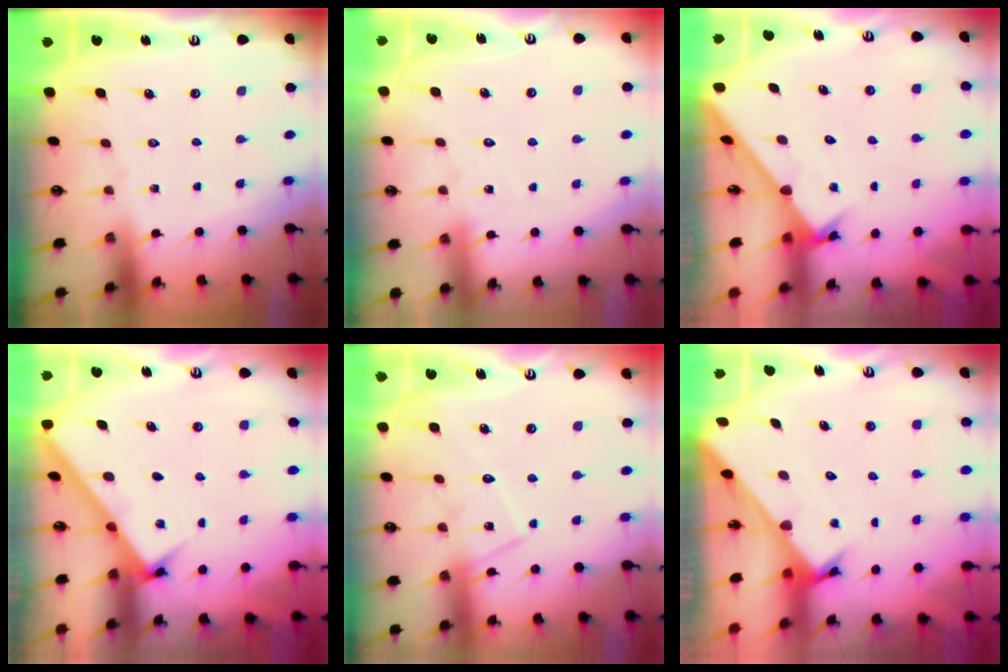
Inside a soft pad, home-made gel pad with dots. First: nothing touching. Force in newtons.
{"total": 6.7, "press": 6.7, "slide": 0.3}
{"total": 1.9, "press": 1.9, "slide": 0.1}
{"total": 2.9, "press": 2.8, "slide": 0.2}
{"total": 11.6, "press": 11.5, "slide": 0.8}
{"total": 2.2, "press": 2.2, "slide": 0.1}